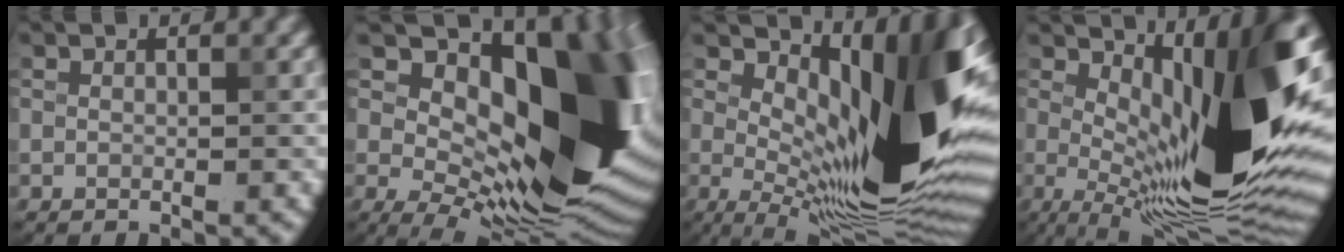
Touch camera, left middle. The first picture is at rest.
{"total": 18.9, "force": [4.3, 10.1, 15.4], "torque": [-0.167, 0.009, 0.071]}
{"total": 14.7, "force": [3.5, 5.3, 13.2], "torque": [-0.171, -0.015, 0.060]}
{"total": 16.0, "force": [3.0, 4.6, 15.1], "torque": [-0.220, -0.012, 0.059]}